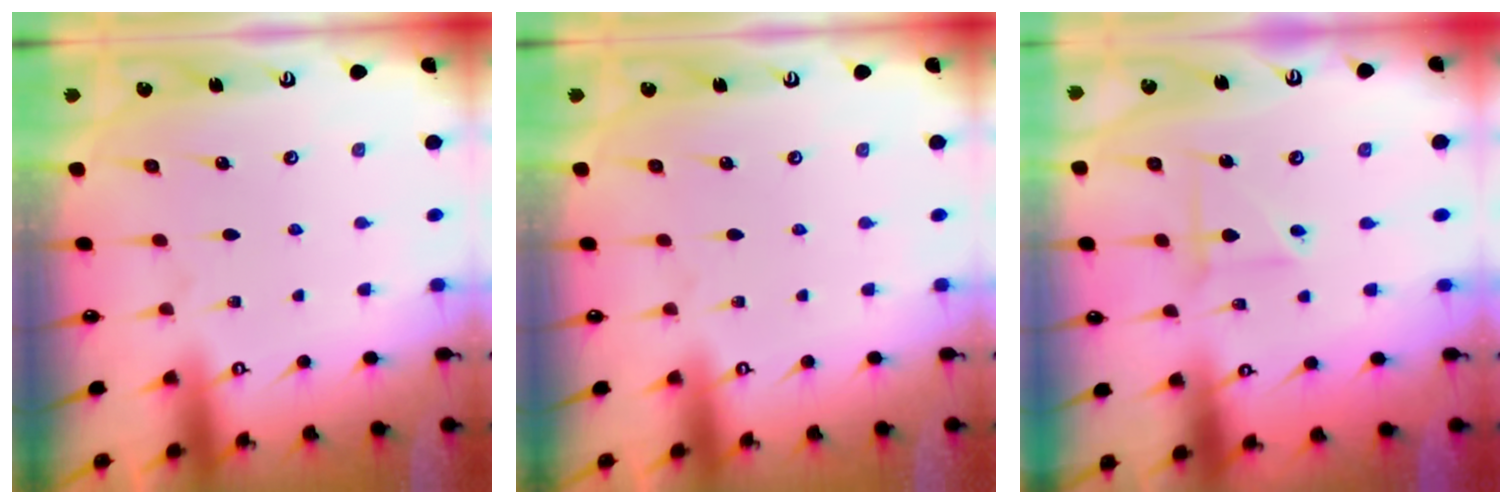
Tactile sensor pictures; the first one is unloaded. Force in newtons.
{"total": 0.0}
{"total": 2.9, "press": 2.9, "slide": 0.2}